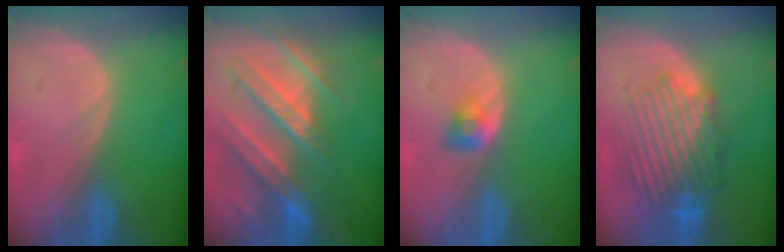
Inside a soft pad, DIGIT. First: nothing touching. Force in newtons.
{"total": 10.7, "press": 9.6, "slide": 4.6}
{"total": 2.8, "press": 2.5, "slide": 1.3}
{"total": 9.6, "press": 9.0, "slide": 3.3}